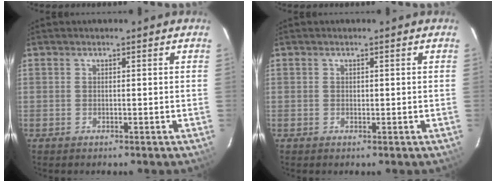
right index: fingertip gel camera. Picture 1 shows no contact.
{"total": 0.6, "force": [0.1, 0.4, 0.3], "torque": [-0.005, 0.002, 0.002]}